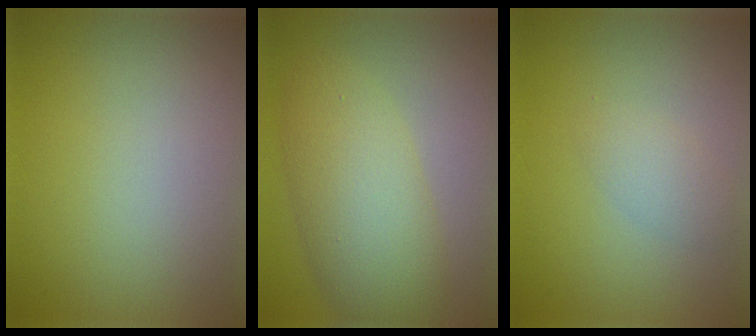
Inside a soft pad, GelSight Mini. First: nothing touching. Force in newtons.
{"total": 6.3, "press": 6.3, "slide": 0.2}
{"total": 1.7, "press": 1.7, "slide": 0.1}